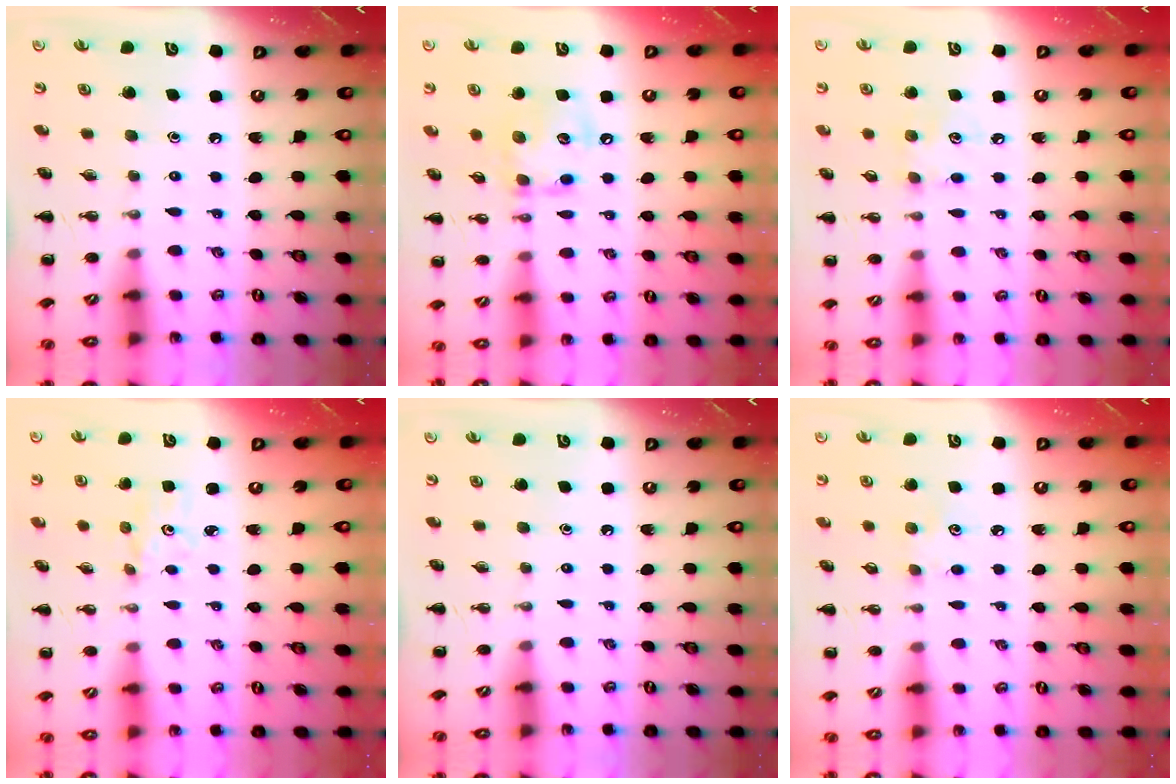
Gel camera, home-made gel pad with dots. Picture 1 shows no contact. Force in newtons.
{"total": 11.4, "press": 11.4, "slide": 0.7}
{"total": 6.2, "press": 6.1, "slide": 1.1}
{"total": 2.6, "press": 2.4, "slide": 0.9}
{"total": 0.0}
{"total": 5.1, "press": 4.9, "slide": 1.4}